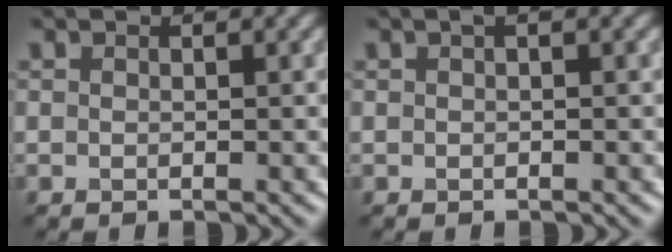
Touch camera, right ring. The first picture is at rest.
{"total": 0.6, "force": [0.2, 0.1, 0.5], "torque": [-0.009, 0.006, 0.004]}